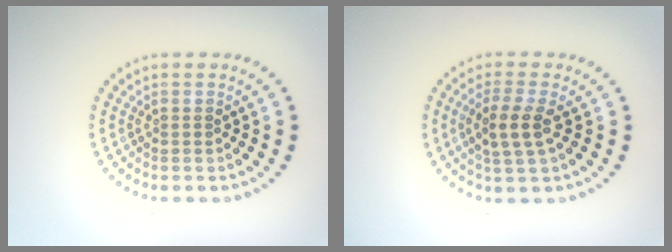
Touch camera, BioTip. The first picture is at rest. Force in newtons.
{"total": 2.9, "press": 2.6, "slide": 1.2}